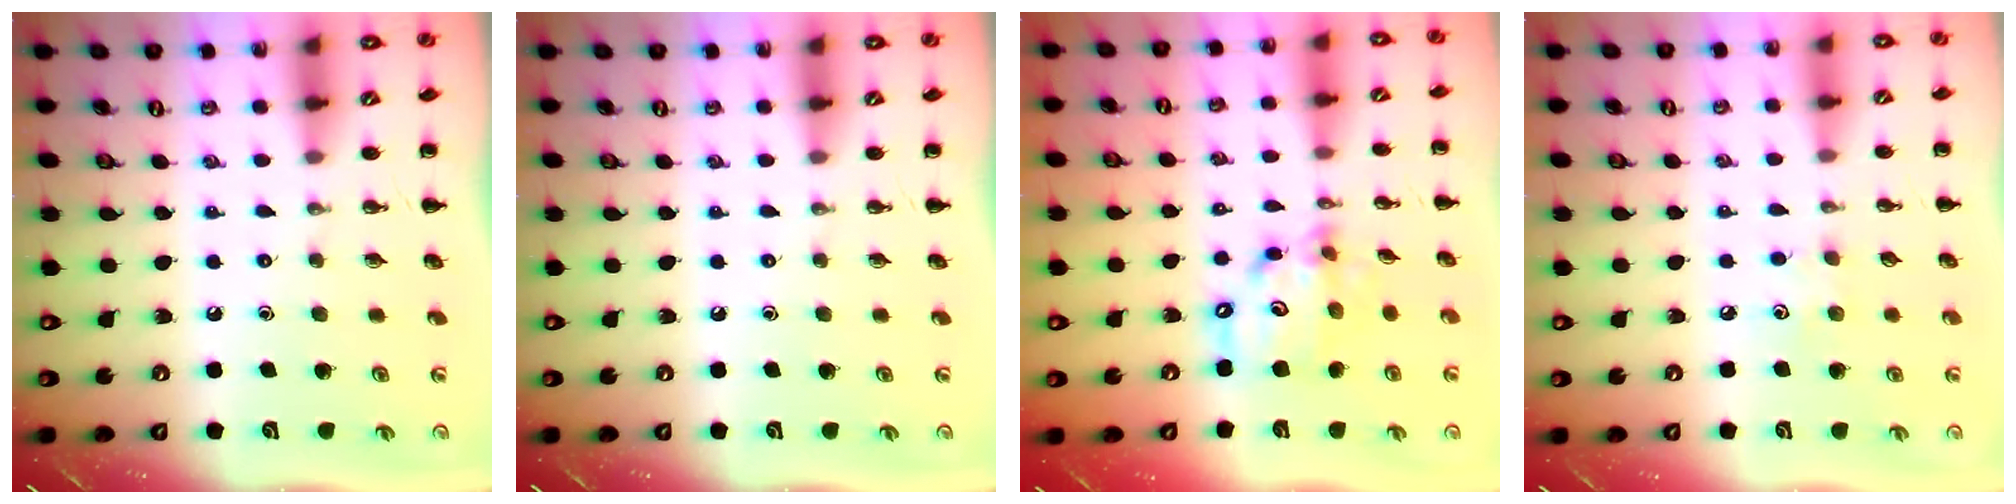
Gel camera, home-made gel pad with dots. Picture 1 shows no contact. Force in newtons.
{"total": 0.0}
{"total": 12.1, "press": 11.7, "slide": 3.2}
{"total": 5.2, "press": 5.0, "slide": 1.3}